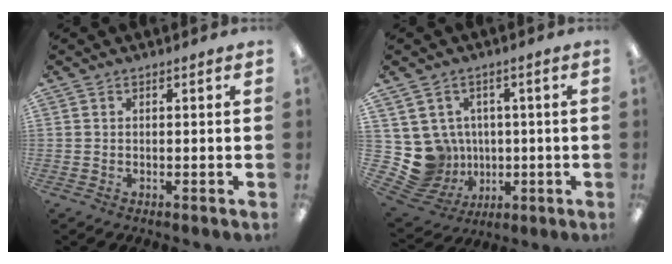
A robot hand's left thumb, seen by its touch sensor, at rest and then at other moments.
{"total": 10.3, "force": [0.0, 10.1, 2.3], "torque": [-0.094, -0.008, 0.011]}